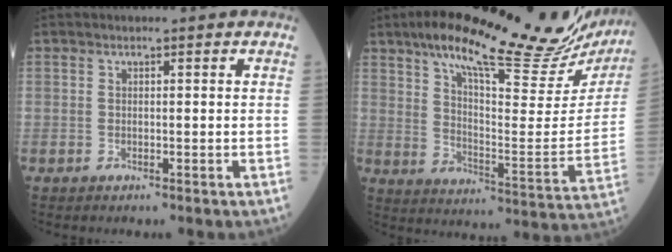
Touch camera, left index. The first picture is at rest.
{"total": 27.7, "force": [22.7, 4.9, 15.2], "torque": [-0.232, -0.026, 0.299]}